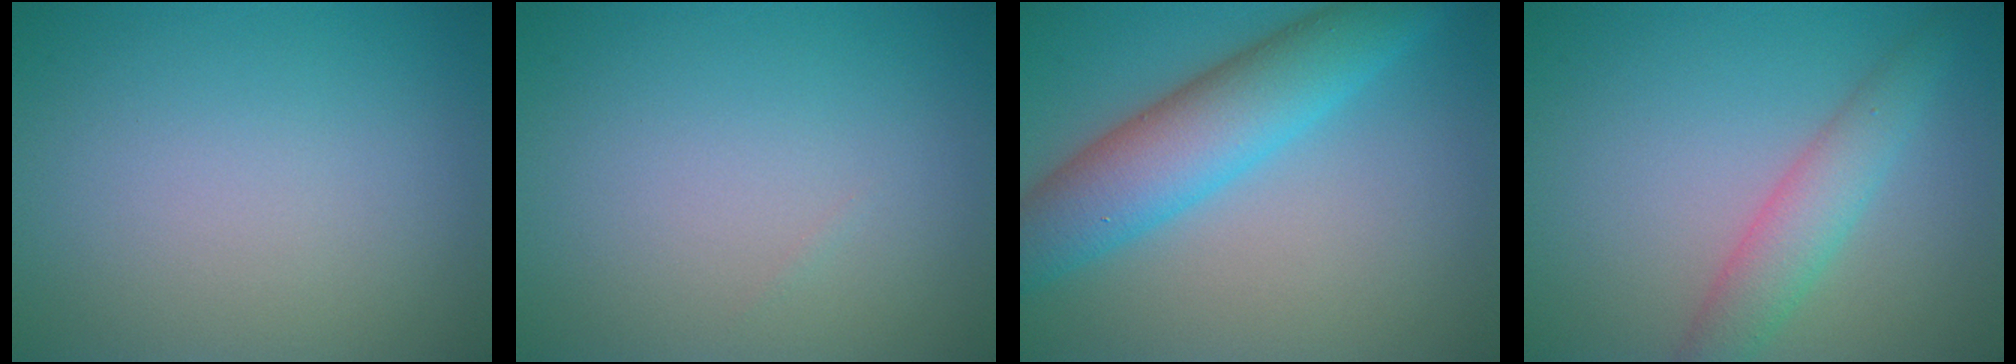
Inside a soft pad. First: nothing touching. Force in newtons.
{"total": 0.0}
{"total": 7.0, "press": 7.0, "slide": 0.1}
{"total": 3.4, "press": 3.4, "slide": 0.1}